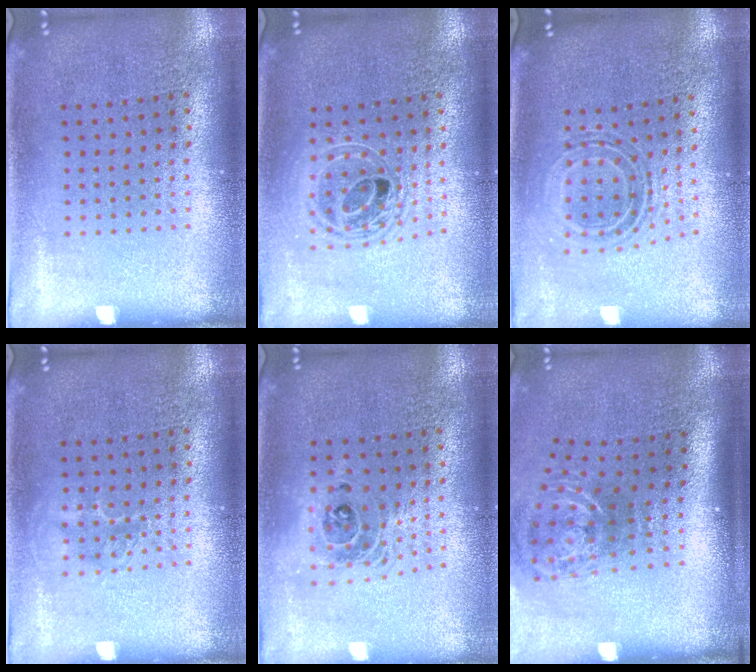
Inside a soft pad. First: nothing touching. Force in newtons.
{"total": 1.6, "press": 1.4, "slide": 0.9}
{"total": 0.7, "press": 0.7, "slide": 0.2}
{"total": 1.2, "press": 1.2, "slide": 0.2}
{"total": 1.5, "press": 1.2, "slide": 0.8}
{"total": 2.1, "press": 1.3, "slide": 1.6}